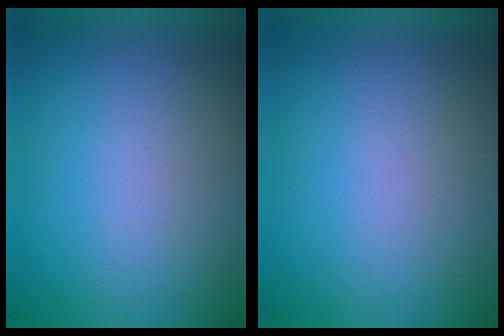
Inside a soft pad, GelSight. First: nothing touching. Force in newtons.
{"total": 1.3}